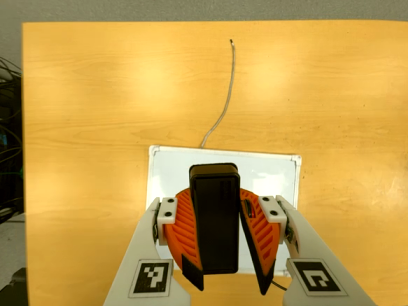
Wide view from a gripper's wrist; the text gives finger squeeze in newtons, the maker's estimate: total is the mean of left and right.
{"total": 9.9, "left": 9.7, "right": 10.1}